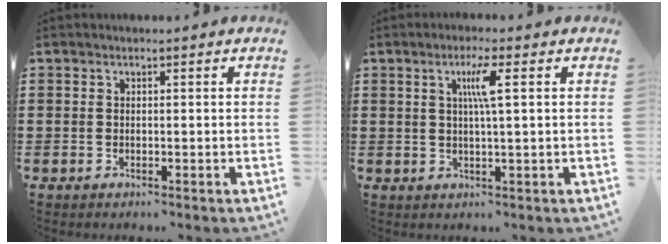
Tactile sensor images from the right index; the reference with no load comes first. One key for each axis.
{"total": 4.2, "fx": 1.2, "fy": -0.1, "fz": 4.0, "tx": -0.082, "ty": 0.000, "tz": 0.016}